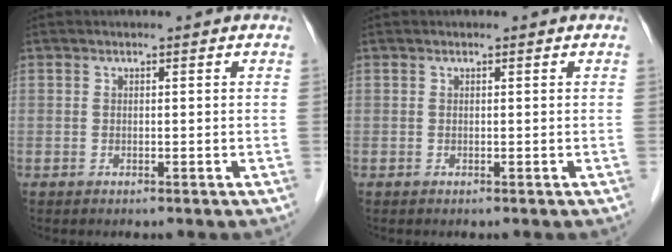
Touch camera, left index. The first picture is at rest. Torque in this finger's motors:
{"motor_torque": [0.14, 0.04, 0.02, 0.00]}